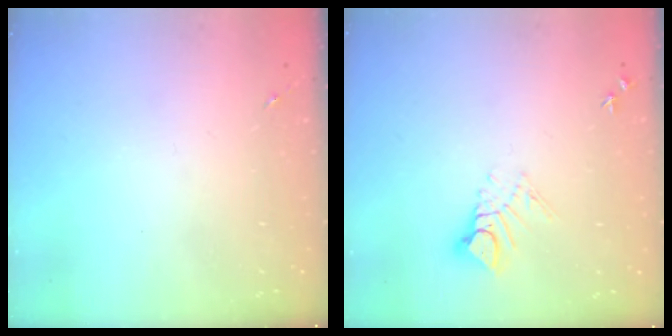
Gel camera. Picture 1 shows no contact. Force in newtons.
{"total": 7.4, "press": 7.3, "slide": 0.9}